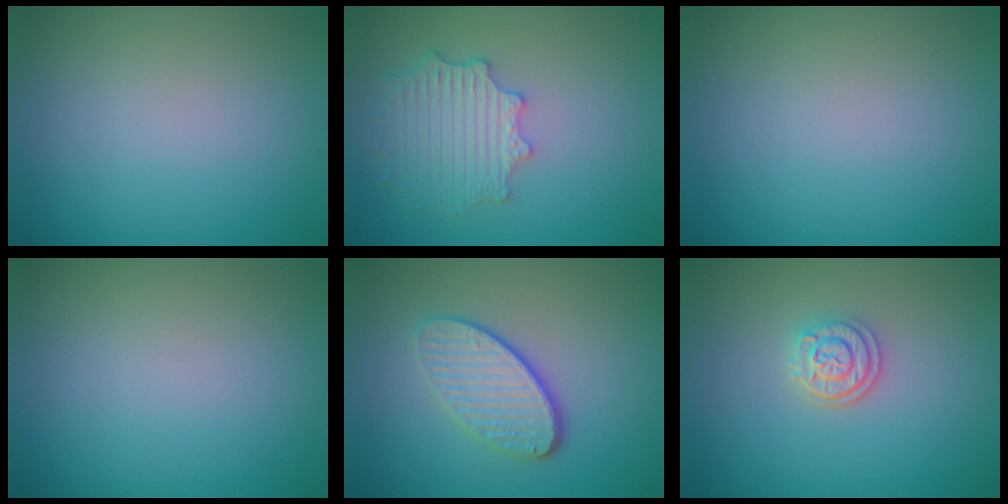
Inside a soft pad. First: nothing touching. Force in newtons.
{"total": 4.2, "press": 3.5, "slide": 2.3}
{"total": 0.0}
{"total": 0.0}
{"total": 4.3, "press": 3.3, "slide": 2.8}
{"total": 2.4, "press": 2.1, "slide": 1.1}